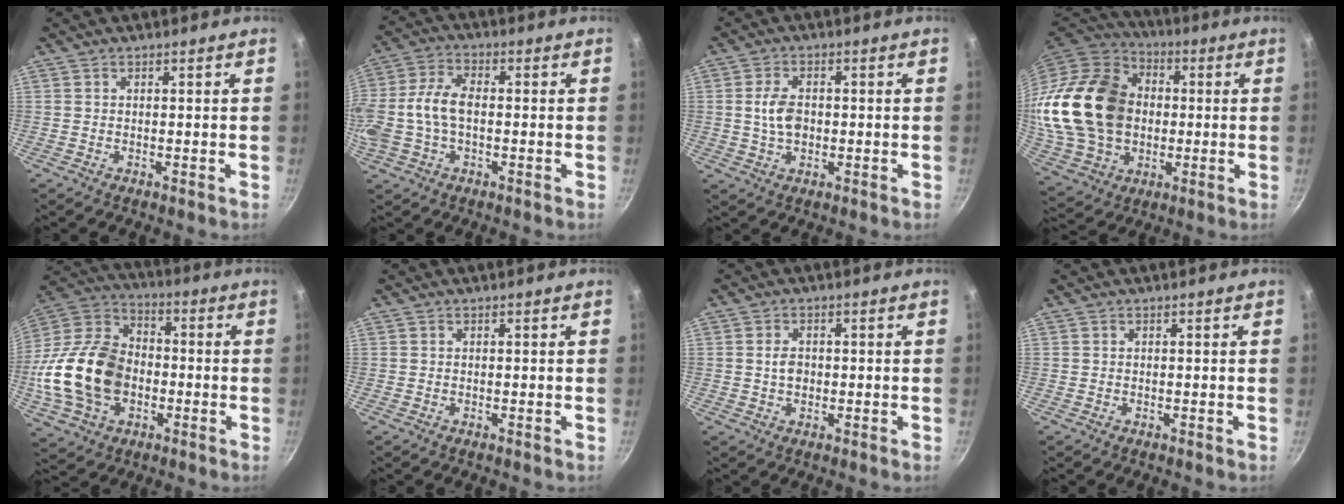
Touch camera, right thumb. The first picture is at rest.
{"total": 11.5, "force": [-1.1, 6.8, 9.3], "torque": [-0.196, 0.023, -0.034]}
{"total": 5.4, "force": [-0.1, 3.6, 4.1], "torque": [-0.066, 0.006, -0.003]}
{"total": 26.6, "force": [1.2, 19.9, 17.6], "torque": [-0.329, 0.028, 0.034]}
{"total": 21.7, "force": [-3.6, 15.4, 14.9], "torque": [-0.271, 0.038, -0.068]}
{"total": 0.0}
{"total": 2.8, "force": [-0.1, 2.1, 1.9], "torque": [-0.023, 0.005, -0.002]}
{"total": 0.0}